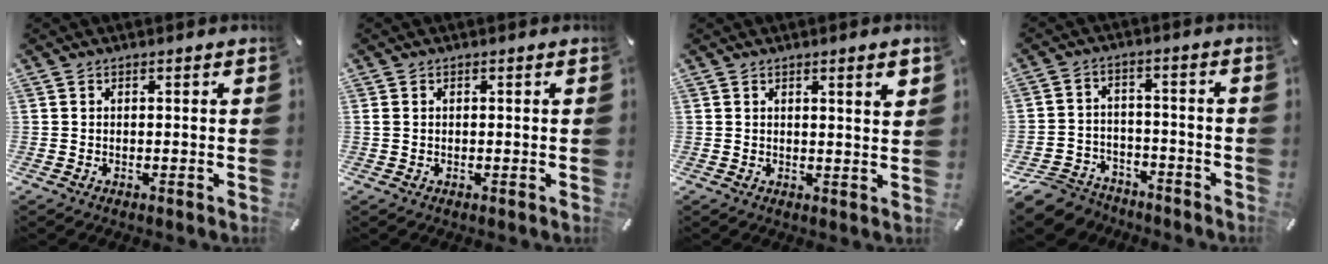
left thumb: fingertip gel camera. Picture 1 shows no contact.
{"total": 0.7, "force": [0.0, 0.5, 0.6], "torque": [-0.011, 0.003, -0.001]}
{"total": 3.5, "force": [1.8, 0.3, 2.9], "torque": [-0.049, -0.006, 0.028]}
{"total": 8.8, "force": [-6.8, 5.2, 2.2], "torque": [-0.040, 0.043, -0.128]}